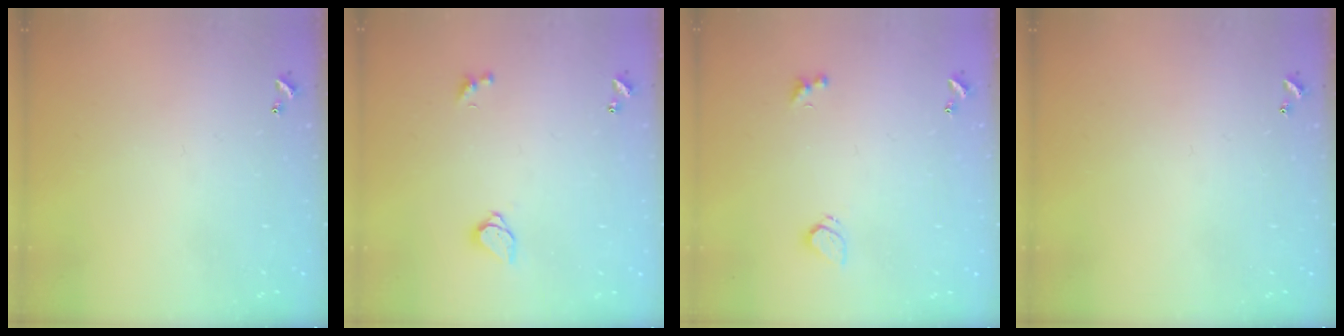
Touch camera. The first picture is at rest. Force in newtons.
{"total": 1.6, "press": 1.5, "slide": 0.4}
{"total": 1.9, "press": 1.8, "slide": 0.5}
{"total": 0.0}